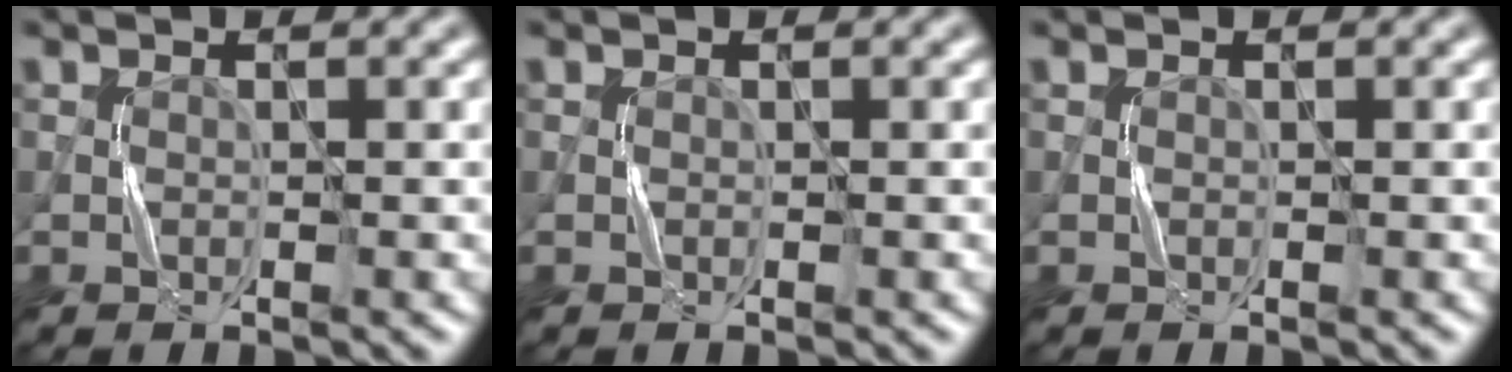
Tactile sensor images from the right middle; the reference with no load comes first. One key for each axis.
{"total": 0.0}
{"total": 0.0}